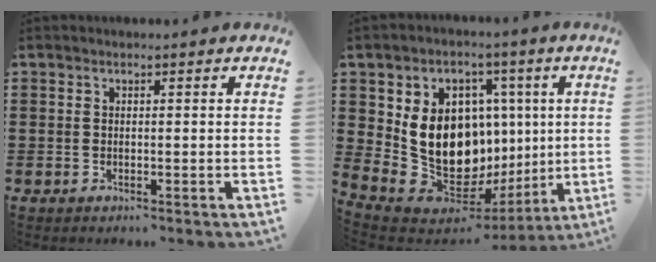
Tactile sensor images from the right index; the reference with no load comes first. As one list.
[{"total": 14.7, "force": [1.8, 11.5, 9.0], "torque": [-0.207, -0.034, 0.043]}]